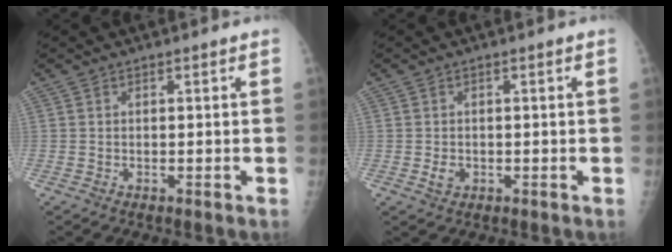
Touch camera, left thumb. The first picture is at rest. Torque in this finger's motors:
{"motor_torque": [0.04, 0.02, 0.40, 0.32, 0.00]}